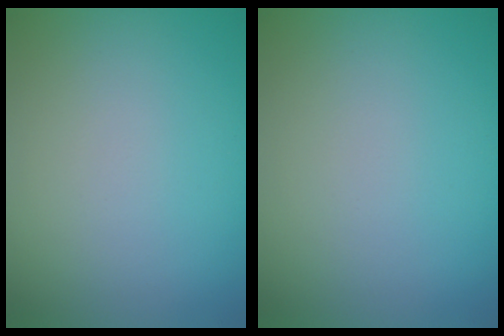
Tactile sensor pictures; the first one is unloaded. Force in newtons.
{"total": 0.0}